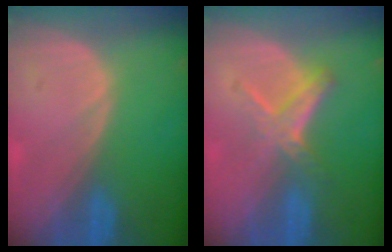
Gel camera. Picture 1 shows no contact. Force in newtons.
{"total": 4.9, "press": 4.8, "slide": 0.8}